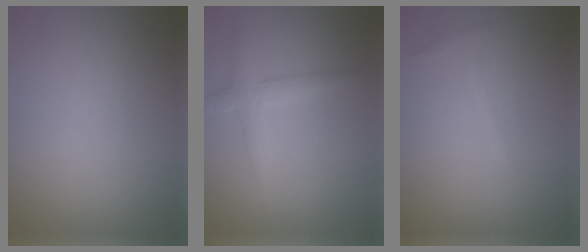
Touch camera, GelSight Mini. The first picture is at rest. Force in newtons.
{"total": 2.6, "press": 2.6, "slide": 0.1}
{"total": 0.9, "press": 0.9, "slide": 0.1}